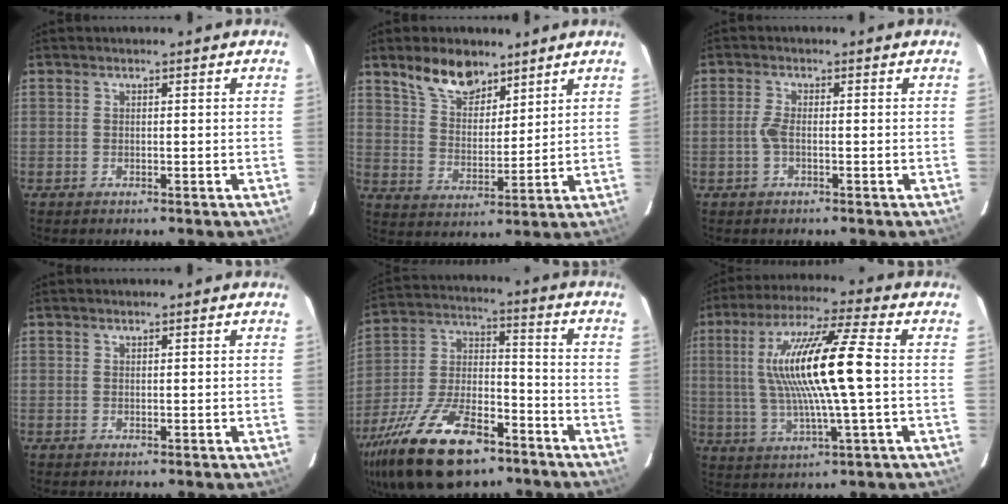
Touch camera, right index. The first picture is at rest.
{"total": 9.7, "force": [7.2, 4.7, 4.5], "torque": [-0.080, 0.013, 0.135]}
{"total": 2.3, "force": [-0.6, 0.6, 2.2], "torque": [-0.049, 0.002, -0.011]}
{"total": 0.0}
{"total": 23.4, "force": [-14.9, 10.2, 14.9], "torque": [-0.305, -0.016, -0.252]}
{"total": 16.1, "force": [1.2, 1.1, 16.0], "torque": [-0.302, 0.007, 0.026]}